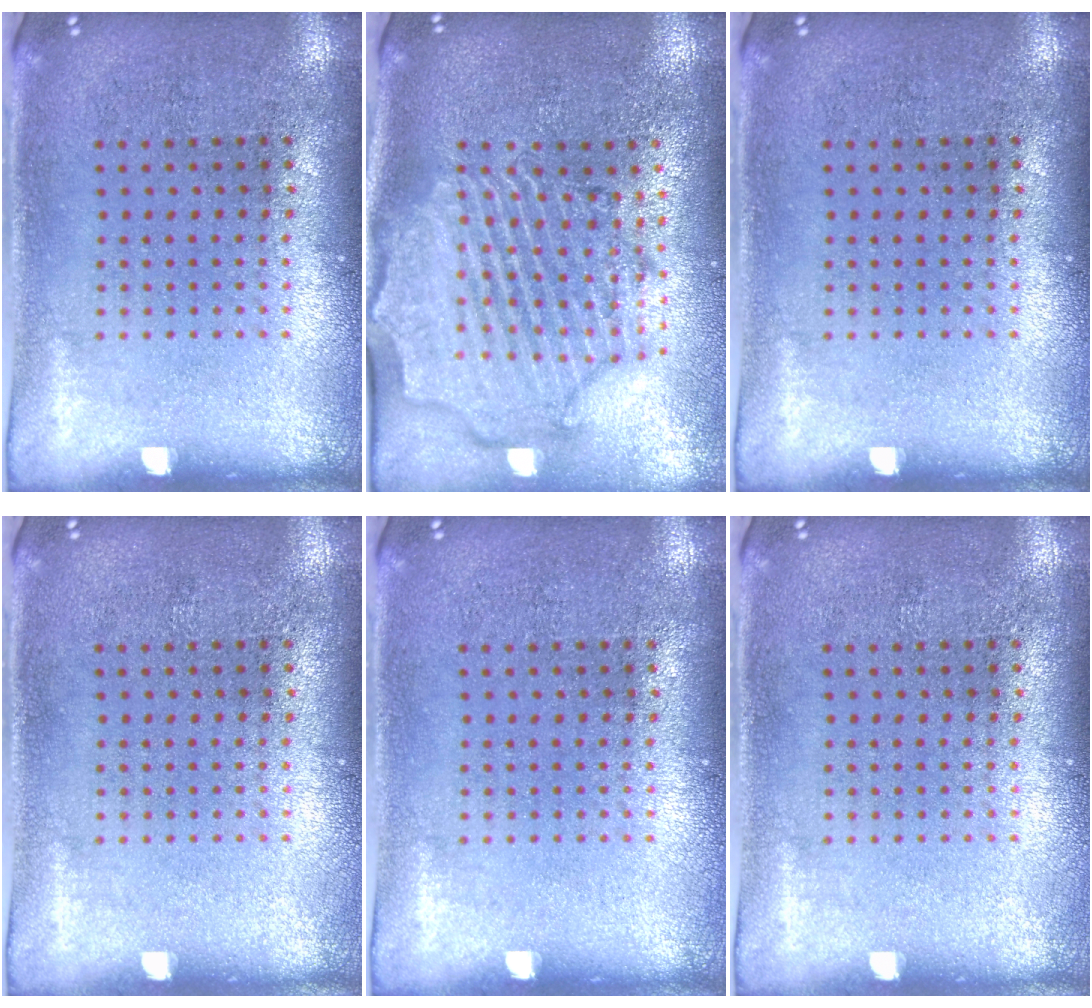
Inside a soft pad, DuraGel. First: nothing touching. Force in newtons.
{"total": 2.6, "press": 2.4, "slide": 1.1}
{"total": 0.0}
{"total": 0.0}
{"total": 0.0}
{"total": 0.0}